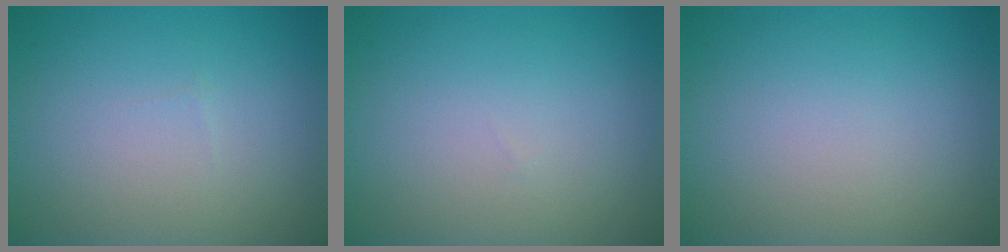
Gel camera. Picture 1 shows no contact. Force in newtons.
{"total": 0.0}
{"total": 0.0}